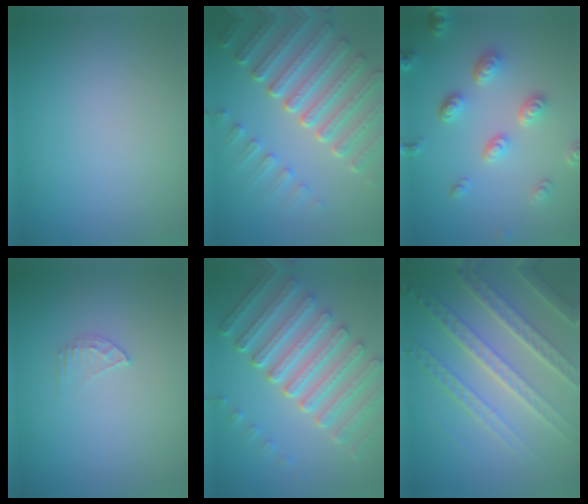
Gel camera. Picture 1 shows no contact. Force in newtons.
{"total": 7.6, "press": 5.7, "slide": 5.0}
{"total": 4.1, "press": 3.4, "slide": 2.3}
{"total": 1.3, "press": 1.3, "slide": 0.1}
{"total": 7.7, "press": 5.9, "slide": 5.0}
{"total": 6.4, "press": 5.2, "slide": 3.9}